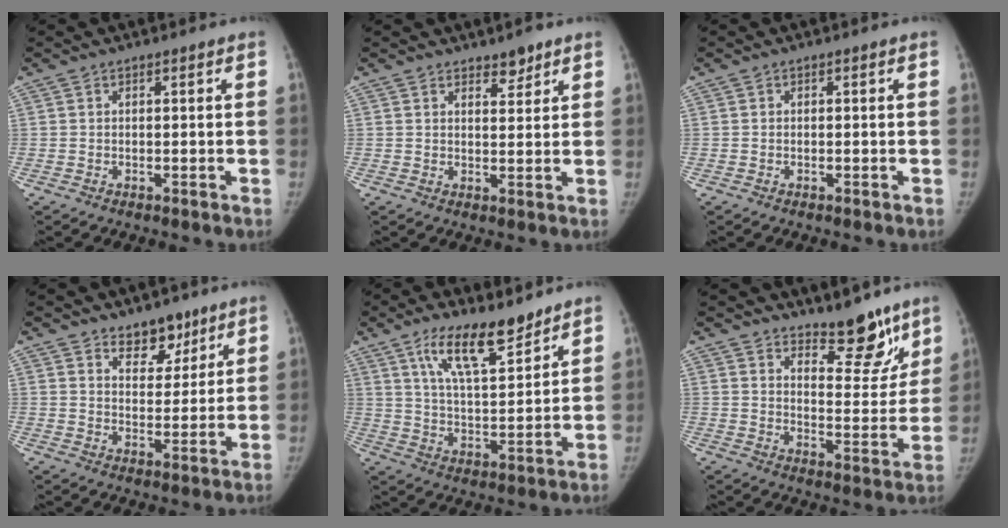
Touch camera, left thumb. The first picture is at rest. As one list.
[{"total": 3.3, "force": [2.6, 1.4, 1.5], "torque": [-0.003, -0.020, 0.040]}, {"total": 0.0}, {"total": 7.3, "force": [5.2, 4.1, 3.0], "torque": [-0.008, -0.035, 0.084]}, {"total": 12.3, "force": [8.6, 3.8, 8.0], "torque": [-0.113, -0.057, 0.158]}, {"total": 11.8, "force": [9.1, 4.4, 6.1], "torque": [-0.035, -0.073, 0.140]}]